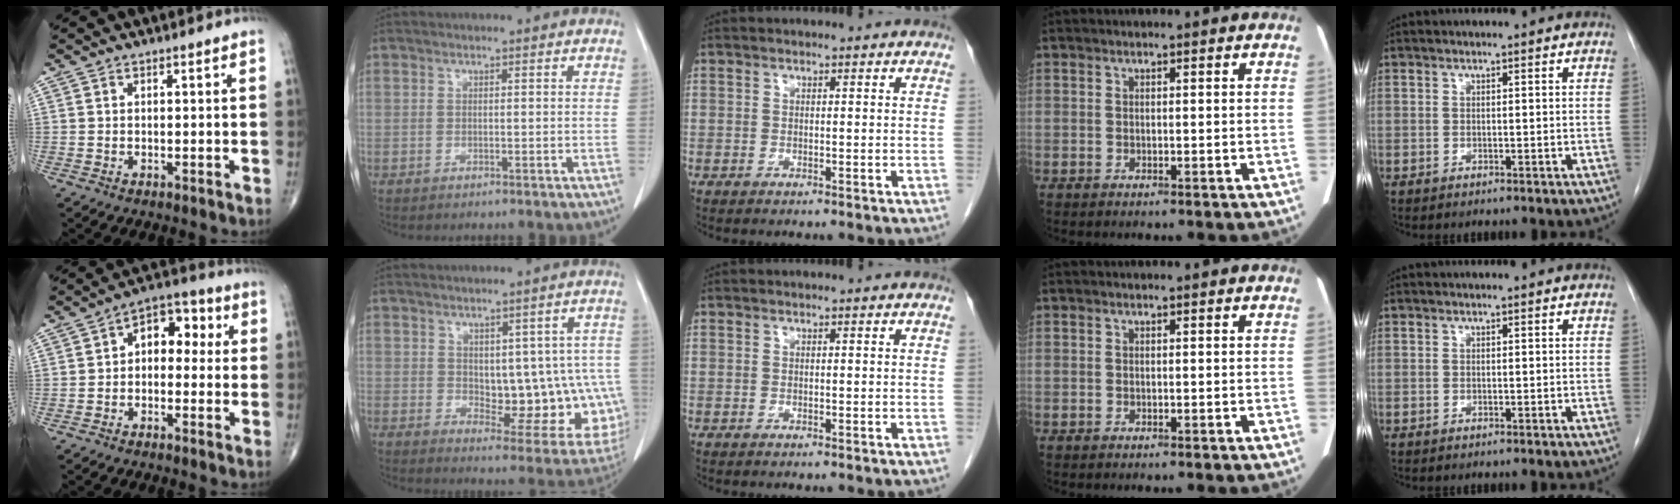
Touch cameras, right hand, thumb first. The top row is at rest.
{"thumb": {"total": 8.7, "force": [0.9, 5.8, 6.5], "torque": [-0.058, 0.034, -0.001]}, "index": {"total": 13.2, "force": [-0.3, 7.0, 11.2], "torque": [-0.121, 0.012, 0.019]}}